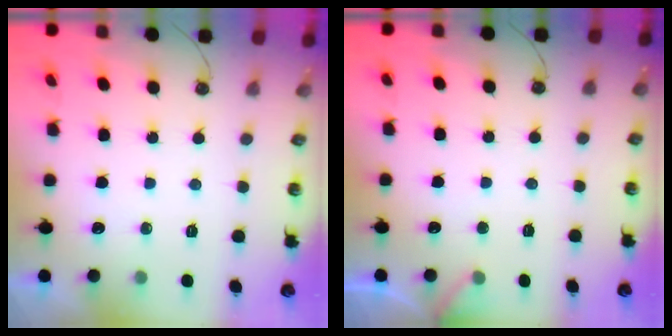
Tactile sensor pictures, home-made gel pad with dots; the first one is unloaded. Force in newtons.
{"total": 5.2, "press": 5.2, "slide": 0.3}